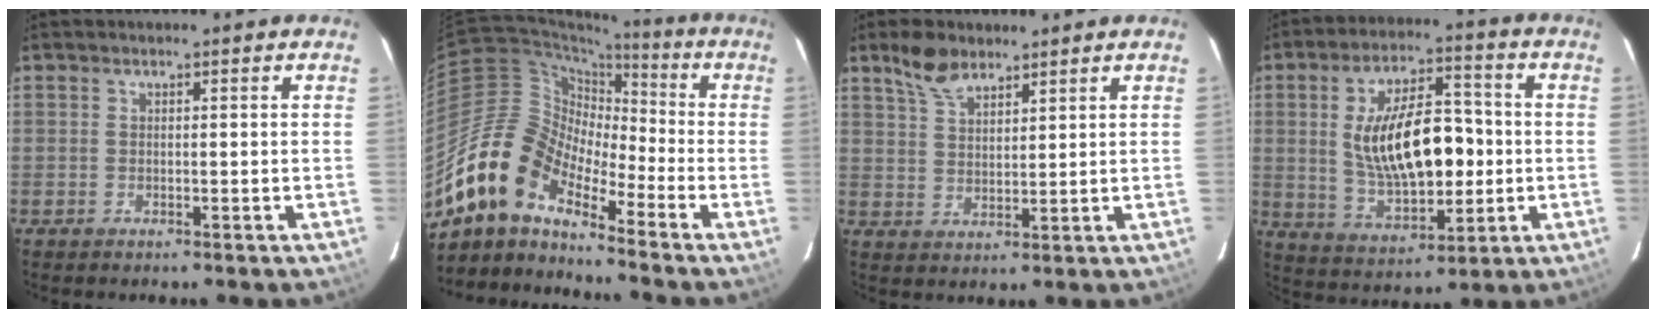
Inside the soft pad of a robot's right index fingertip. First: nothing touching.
{"total": 15.0, "force": [-11.2, 6.2, 7.8], "torque": [-0.135, 0.004, -0.230]}
{"total": 6.2, "force": [4.7, 2.8, 3.0], "torque": [-0.056, 0.011, 0.091]}
{"total": 16.8, "force": [0.1, 7.9, 14.8], "torque": [-0.267, 0.008, 0.020]}